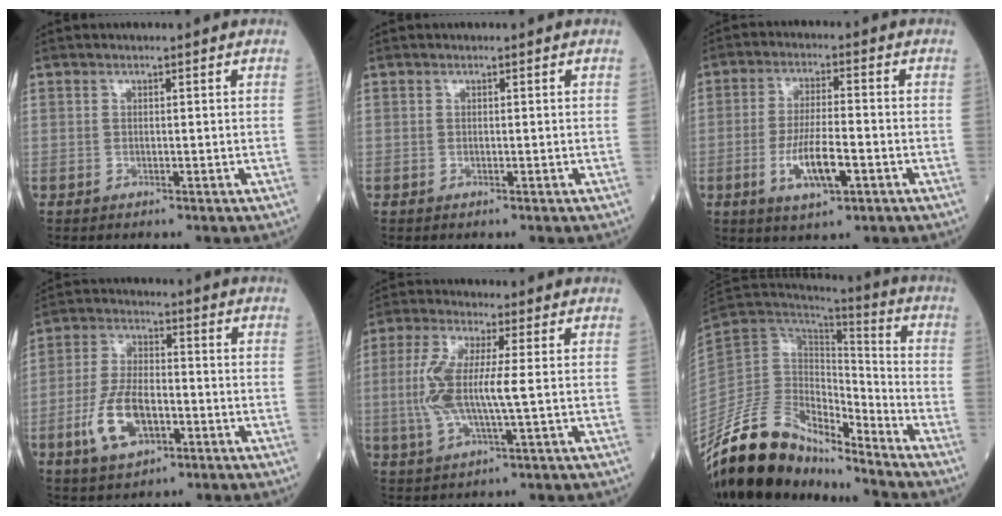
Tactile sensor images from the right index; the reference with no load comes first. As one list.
[{"total": 0.0}, {"total": 8.0, "force": [-2.7, 2.0, 7.3], "torque": [-0.144, -0.005, -0.044]}, {"total": 9.5, "force": [-3.5, 4.4, 7.7], "torque": [-0.165, 0.003, -0.063]}, {"total": 9.0, "force": [0.2, 1.6, 8.8], "torque": [-0.202, 0.006, 0.002]}, {"total": 16.4, "force": [-13.9, 6.0, 6.5], "torque": [-0.117, 0.052, -0.256]}]